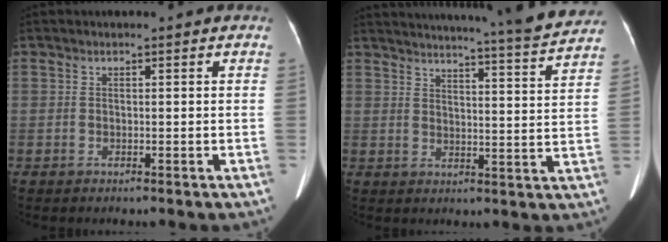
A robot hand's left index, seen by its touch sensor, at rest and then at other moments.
{"total": 20.1, "force": [18.8, -0.4, 7.0], "torque": [-0.112, -0.053, 0.228]}